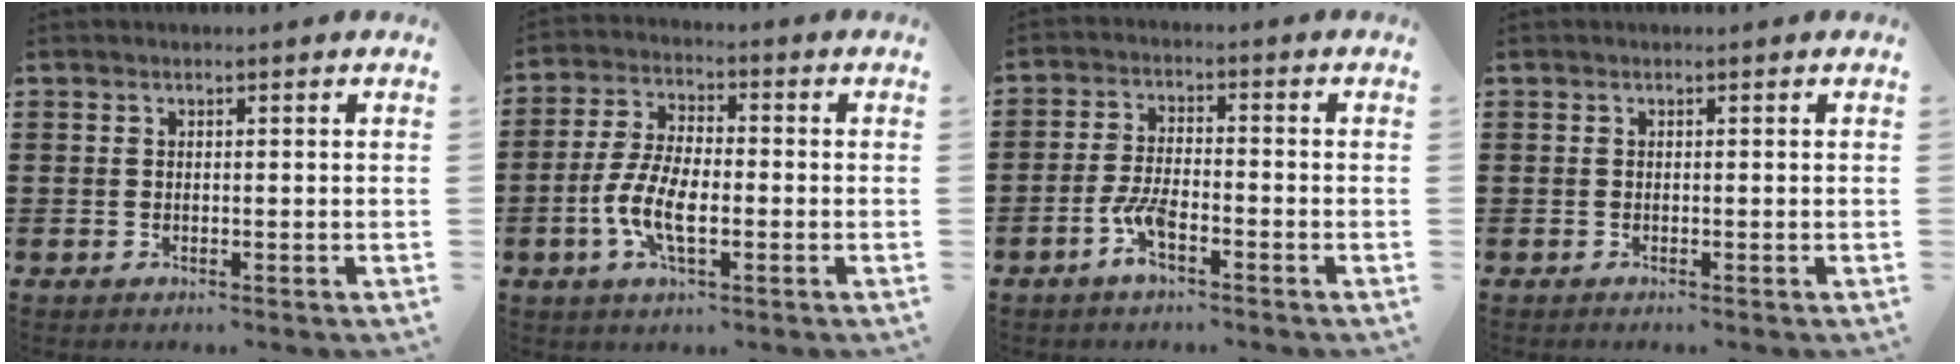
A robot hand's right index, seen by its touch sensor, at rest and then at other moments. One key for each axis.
{"total": 8.0, "fx": -2.4, "fy": 3.3, "fz": 6.9, "tx": -0.165, "ty": -0.011, "tz": -0.052}
{"total": 5.0, "fx": -2.8, "fy": 1.2, "fz": 4.0, "tx": -0.103, "ty": -0.008, "tz": -0.058}
{"total": 0.0}